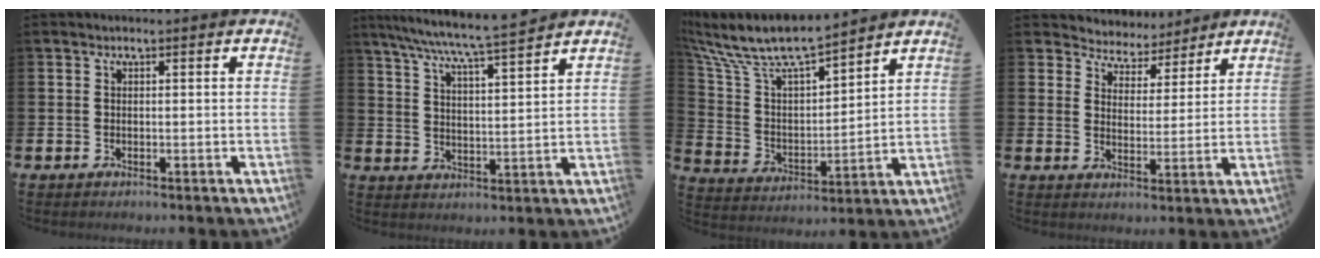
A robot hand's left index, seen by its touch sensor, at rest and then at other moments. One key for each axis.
{"total": 6.9, "fx": 6.5, "fy": -0.5, "fz": 2.3, "tx": -0.071, "ty": -0.043, "tz": 0.112}
{"total": 9.1, "fx": 8.4, "fy": 1.6, "fz": 2.9, "tx": -0.105, "ty": -0.063, "tz": 0.145}
{"total": 4.7, "fx": 4.3, "fy": 1.7, "fz": -0.7, "tx": -0.012, "ty": -0.041, "tz": 0.073}